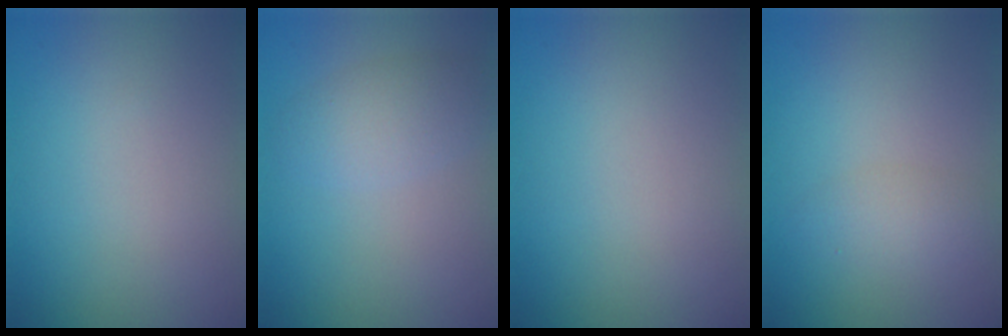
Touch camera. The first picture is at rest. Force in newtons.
{"total": 2.7, "press": 2.7, "slide": 0.1}
{"total": 0.0}
{"total": 1.8, "press": 1.8, "slide": 0.0}